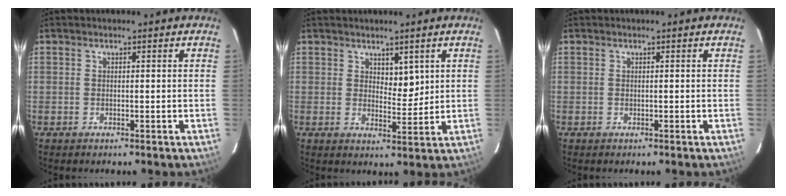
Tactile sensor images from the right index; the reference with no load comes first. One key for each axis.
{"total": 3.4, "fx": 1.7, "fy": 1.8, "fz": 2.3, "tx": -0.033, "ty": -0.006, "tz": 0.033}
{"total": 0.0}